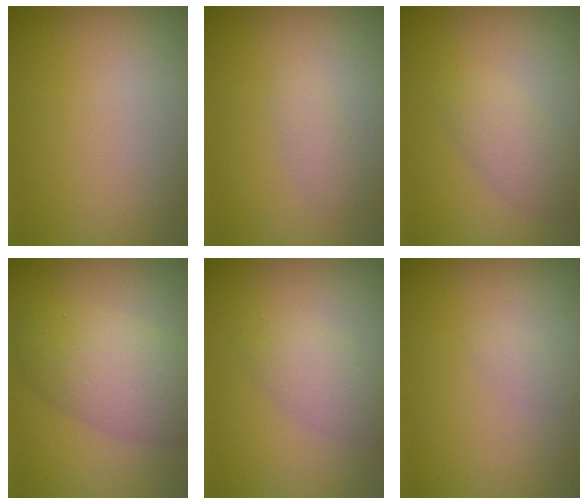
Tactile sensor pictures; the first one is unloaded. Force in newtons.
{"total": 1.3, "press": 1.3, "slide": 0.1}
{"total": 2.5, "press": 2.5, "slide": 0.0}
{"total": 6.0, "press": 6.0, "slide": 0.5}
{"total": 2.7, "press": 2.7, "slide": 0.1}
{"total": 0.7, "press": 0.7, "slide": 0.0}